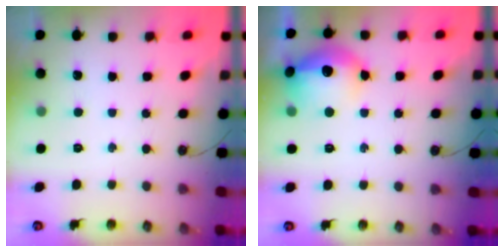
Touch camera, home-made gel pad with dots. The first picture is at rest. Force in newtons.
{"total": 16.3, "press": 16.3, "slide": 1.1}